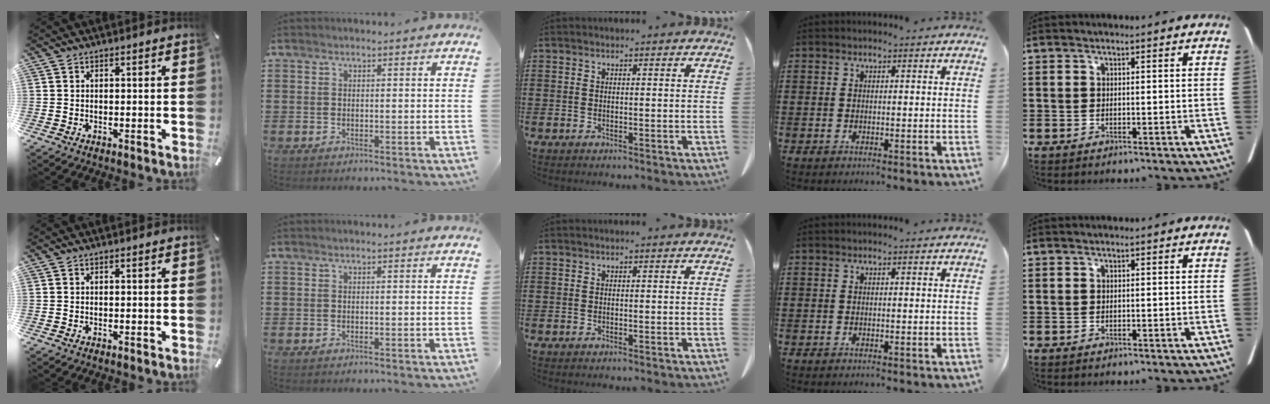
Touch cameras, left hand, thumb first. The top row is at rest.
{}